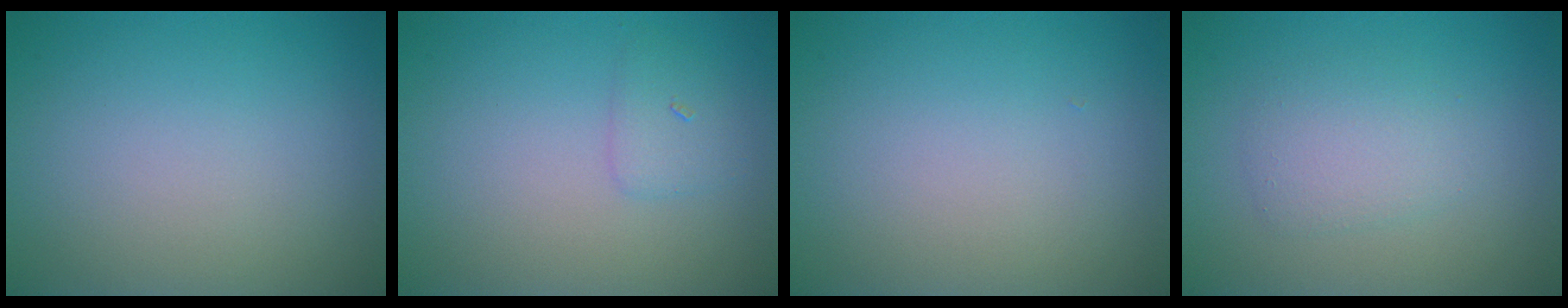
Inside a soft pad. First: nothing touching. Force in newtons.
{"total": 1.4, "press": 1.4, "slide": 0.1}
{"total": 0.0}
{"total": 2.4, "press": 2.4, "slide": 0.1}